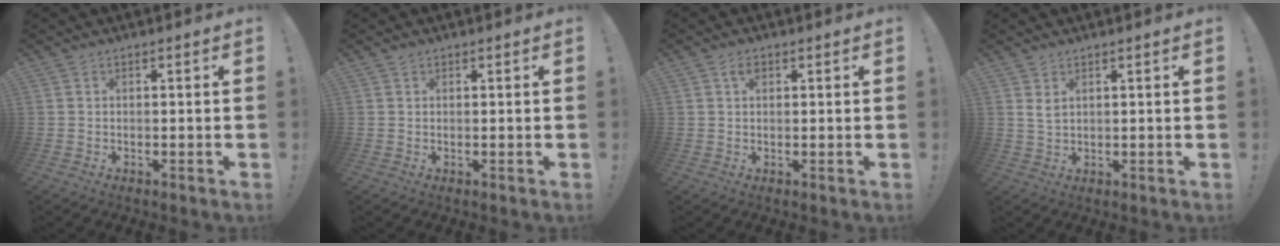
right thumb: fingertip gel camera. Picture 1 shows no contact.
{"total": 0.7, "force": [0.5, 0.4, 0.3], "torque": [0.003, -0.002, 0.007]}
{"total": 2.2, "force": [0.9, 1.3, 1.5], "torque": [-0.023, 0.002, 0.013]}
{"total": 3.0, "force": [1.6, 1.4, 2.2], "torque": [-0.030, -0.008, 0.028]}